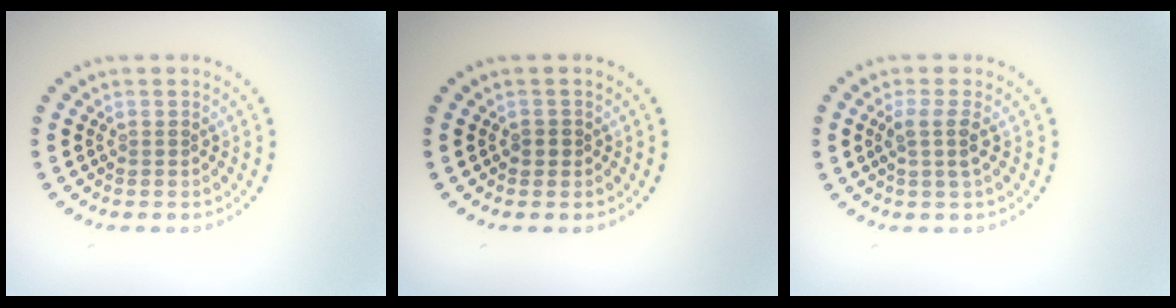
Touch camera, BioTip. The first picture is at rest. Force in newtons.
{"total": 0.9, "press": 0.9, "slide": 0.2}
{"total": 1.8, "press": 1.4, "slide": 1.1}